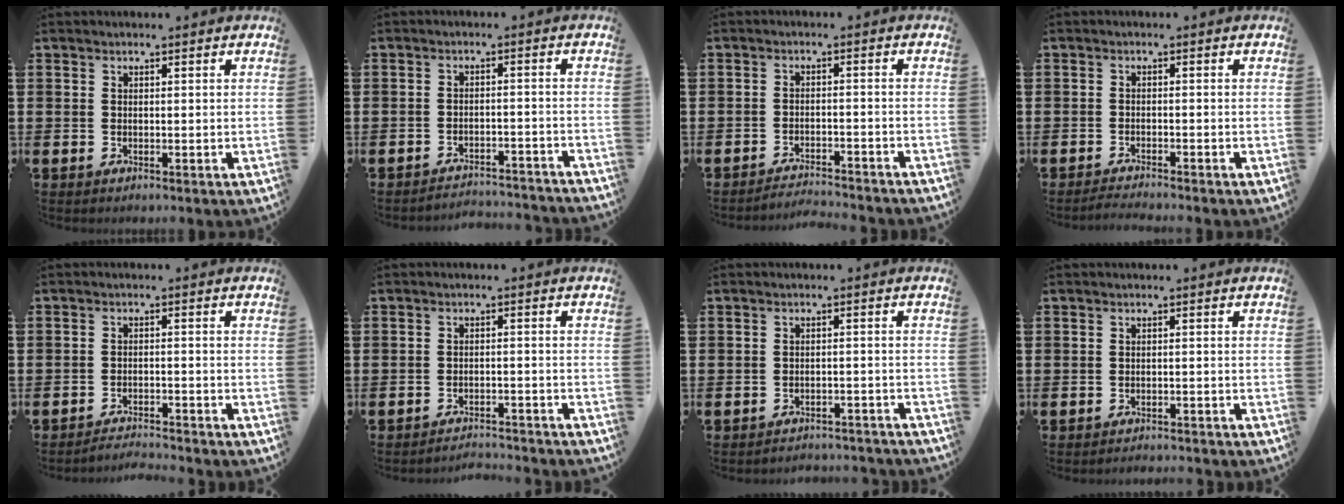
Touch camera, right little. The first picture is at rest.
{"total": 2.7, "force": [-2.7, 0.0, -0.1], "torque": [-0.004, 0.004, -0.060]}
{"total": 2.4, "force": [-2.4, -0.1, 0.0], "torque": [-0.004, 0.004, -0.051]}
{"total": 1.3, "force": [-1.2, -0.1, 0.3], "torque": [-0.006, 0.001, -0.024]}
{"total": 2.4, "force": [-2.4, -0.2, 0.0], "torque": [-0.004, 0.004, -0.051]}
{"total": 2.3, "force": [-2.3, -0.1, -0.1], "torque": [-0.002, 0.006, -0.050]}
{"total": 2.1, "force": [-2.1, 0.0, -0.1], "torque": [-0.004, 0.004, -0.046]}
{"total": 1.2, "force": [-1.2, -0.1, -0.1], "torque": [-0.001, 0.003, -0.025]}